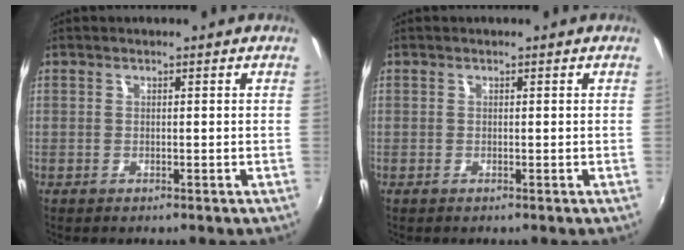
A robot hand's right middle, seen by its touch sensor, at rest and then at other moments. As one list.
[{"total": 0.0}]